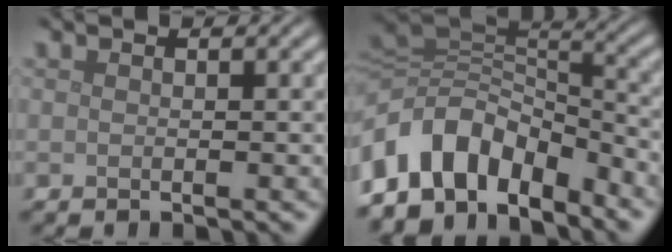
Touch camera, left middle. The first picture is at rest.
{"total": 10.3, "force": [-5.8, 6.6, 5.5], "torque": [-0.097, 0.007, -0.105]}